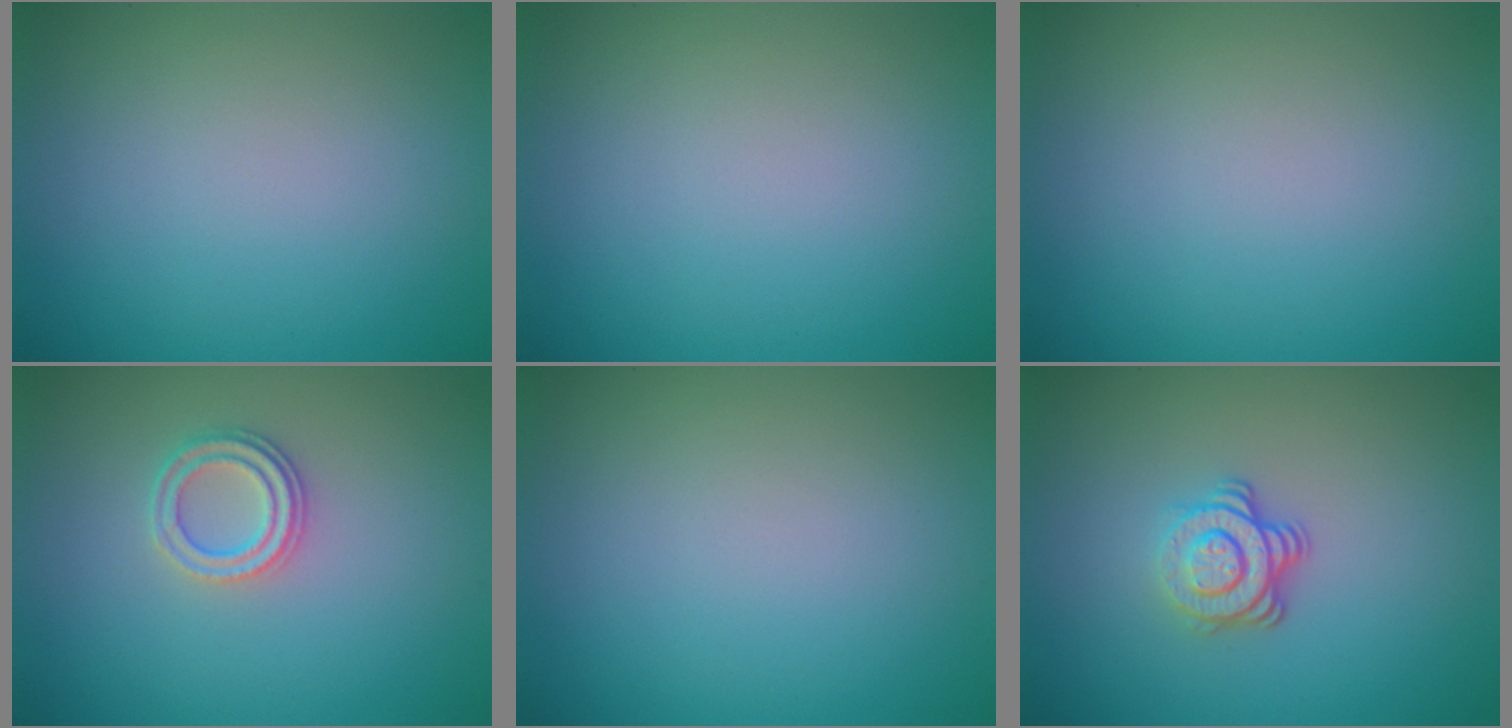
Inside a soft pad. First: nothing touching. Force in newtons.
{"total": 0.0}
{"total": 0.0}
{"total": 2.3, "press": 2.2, "slide": 0.8}
{"total": 0.0}
{"total": 3.5, "press": 2.6, "slide": 2.4}